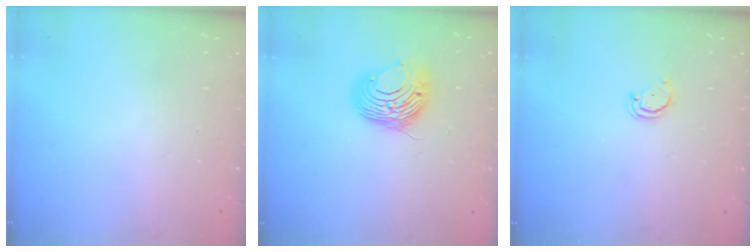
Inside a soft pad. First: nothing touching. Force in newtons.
{"total": 9.5, "press": 9.5, "slide": 0.1}
{"total": 2.0, "press": 2.0, "slide": 0.2}